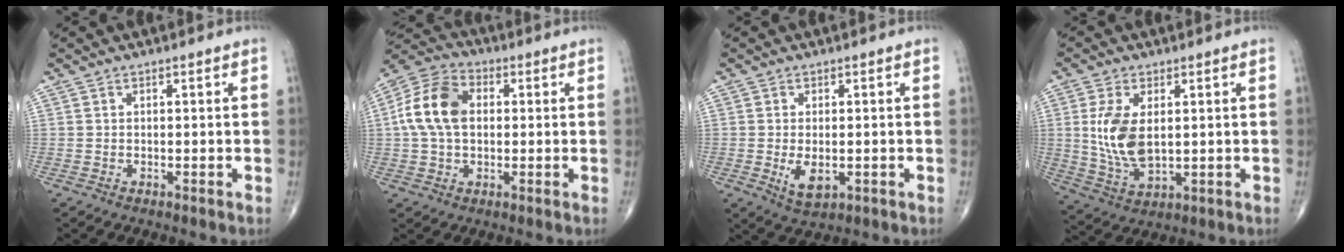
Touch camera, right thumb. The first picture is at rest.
{"total": 12.2, "force": [1.2, 8.2, 9.0], "torque": [-0.174, 0.027, 0.013]}
{"total": 4.8, "force": [-0.9, 2.5, 4.0], "torque": [-0.066, -0.010, -0.009]}
{"total": 10.3, "force": [1.4, 5.5, 8.6], "torque": [-0.171, -0.014, 0.039]}